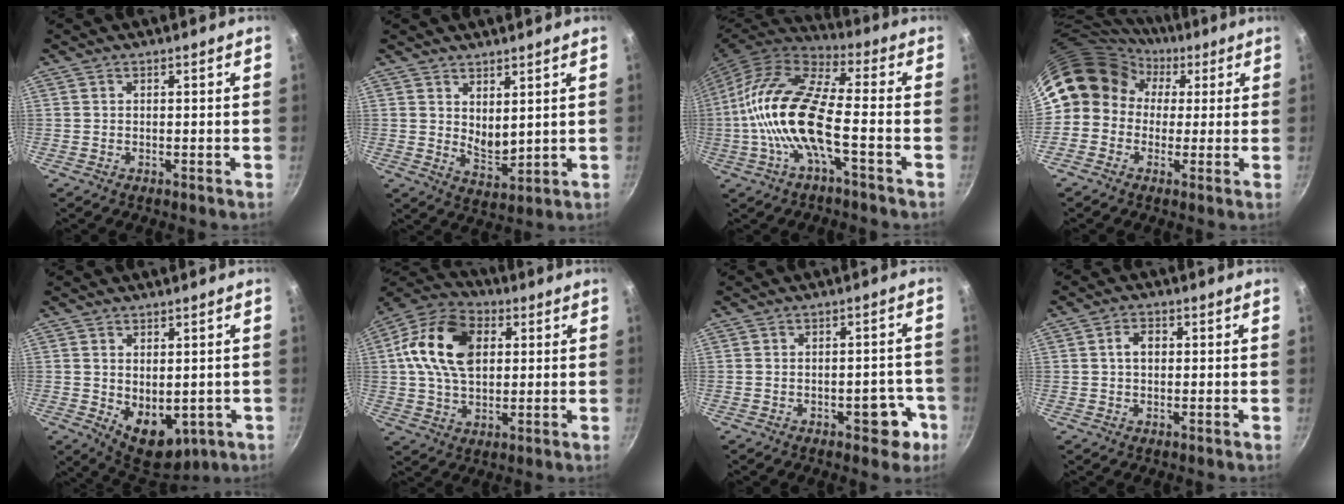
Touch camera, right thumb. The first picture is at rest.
{"total": 5.4, "force": [2.7, 2.6, 3.8], "torque": [-0.051, -0.030, 0.053]}
{"total": 17.7, "force": [-3.6, 6.3, 16.1], "torque": [-0.317, 0.037, -0.087]}
{"total": 11.9, "force": [2.3, 10.7, 4.7], "torque": [-0.052, 0.027, 0.017]}
{"total": 9.7, "force": [-1.1, 6.4, 7.1], "torque": [-0.080, -0.018, 0.006]}
{"total": 17.1, "force": [3.5, 11.3, 12.3], "torque": [-0.205, 0.012, 0.047]}
{"total": 6.3, "force": [-2.9, 3.5, 4.5], "torque": [-0.019, 0.026, -0.032]}
{"total": 3.3, "force": [0.5, 2.3, 2.3], "torque": [-0.026, 0.009, 0.004]}